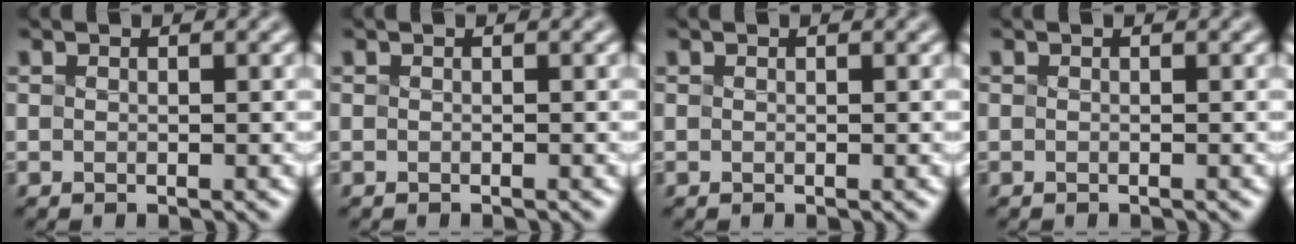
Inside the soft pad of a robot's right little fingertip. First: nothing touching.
{"total": 0.6, "force": [-0.6, 0.1, 0.2], "torque": [0.002, 0.000, -0.010]}
{"total": 0.0}
{"total": 0.6, "force": [-0.6, 0.0, 0.2], "torque": [0.002, 0.000, -0.009]}